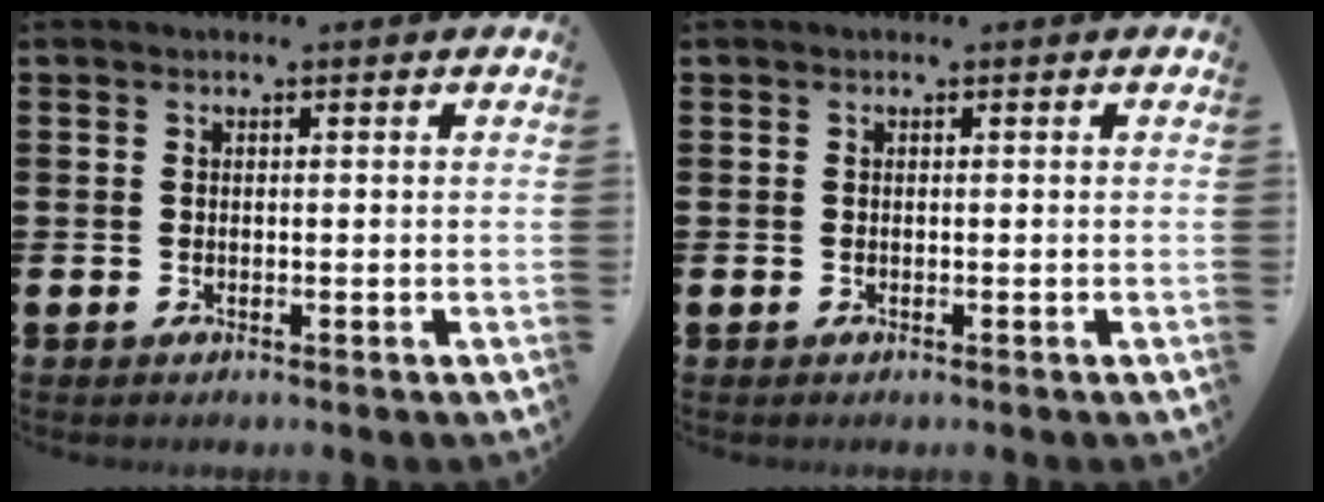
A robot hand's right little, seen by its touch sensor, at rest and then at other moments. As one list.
[{"total": 0.0}]